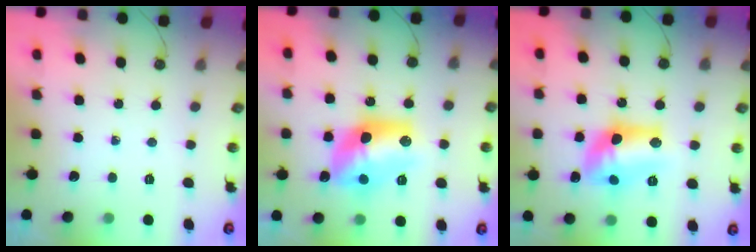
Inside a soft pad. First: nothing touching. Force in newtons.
{"total": 14.1, "press": 14.0, "slide": 1.1}
{"total": 13.1, "press": 13.1, "slide": 0.8}